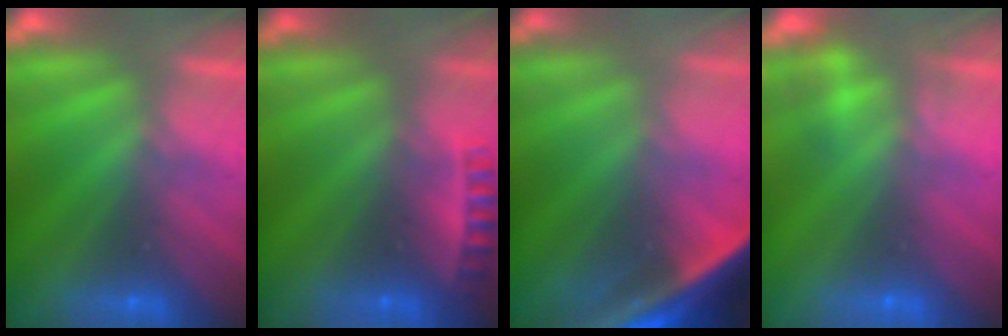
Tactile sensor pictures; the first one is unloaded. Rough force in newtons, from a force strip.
{"total": 2.4}
{"total": 7.4}
{"total": 2.2}